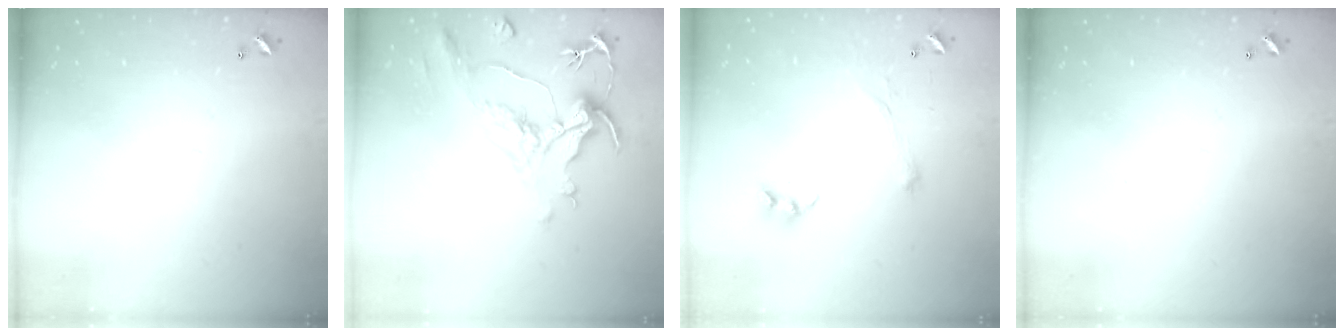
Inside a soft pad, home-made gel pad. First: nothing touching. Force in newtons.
{"total": 1.6, "press": 0.0, "slide": 1.6}
{"total": 2.1, "press": 2.0, "slide": 0.7}
{"total": 0.0}